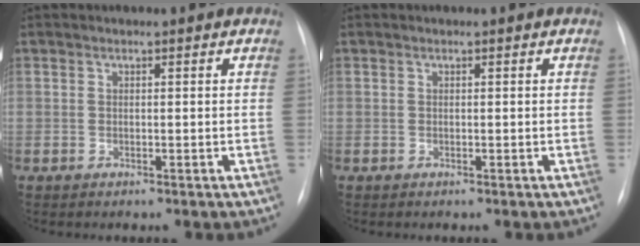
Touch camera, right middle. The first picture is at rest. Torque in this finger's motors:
{"motor_torque": [0.00, 0.00, 0.00, 0.00]}